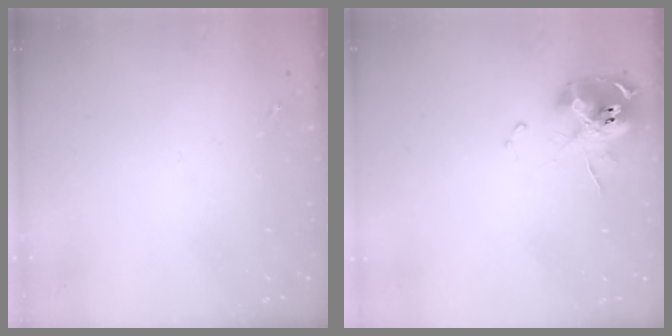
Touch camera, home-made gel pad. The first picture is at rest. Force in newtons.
{"total": 11.5, "press": 11.4, "slide": 1.8}